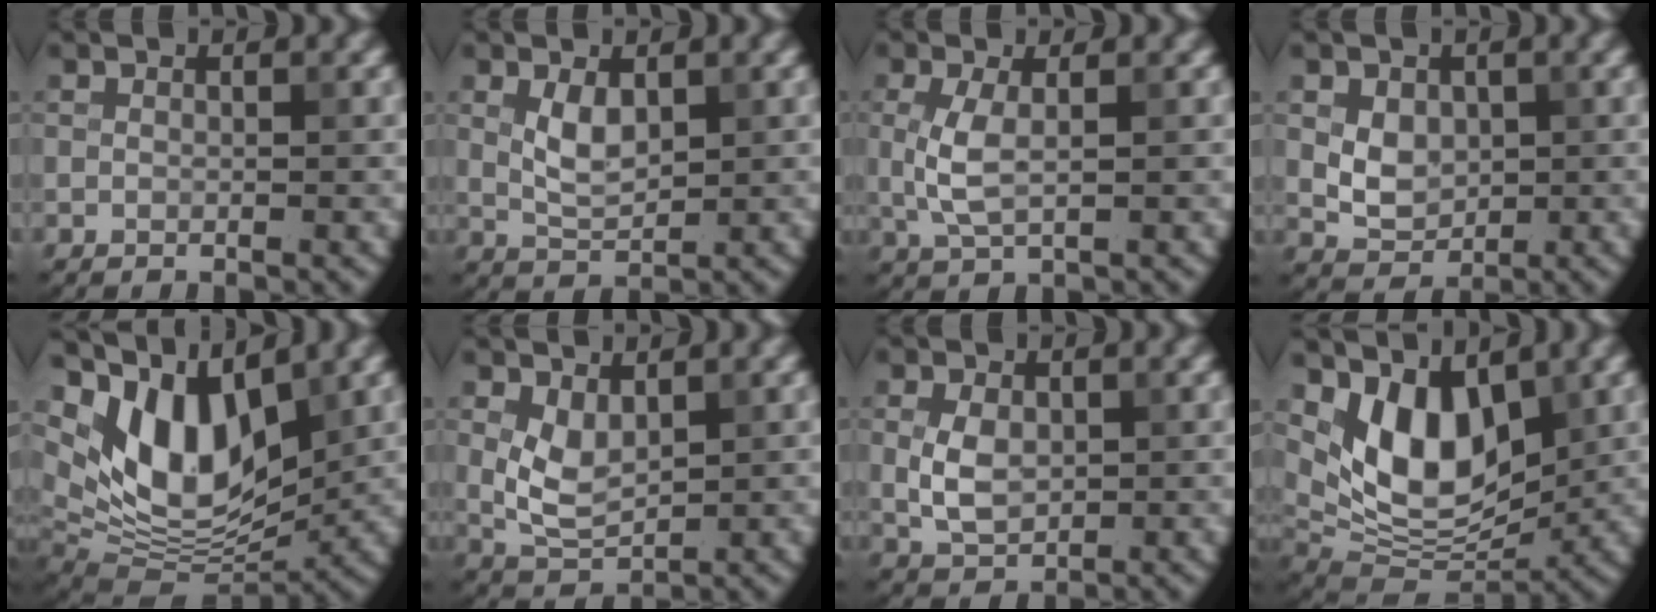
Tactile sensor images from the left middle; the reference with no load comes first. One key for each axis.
{"total": 2.7, "fx": 0.8, "fy": 1.4, "fz": 2.2, "tx": -0.049, "ty": -0.002, "tz": 0.021}
{"total": 3.0, "fx": 0.2, "fy": 1.2, "fz": 2.7, "tx": -0.068, "ty": -0.001, "tz": 0.004}
{"total": 2.9, "fx": 0.4, "fy": 2.3, "fz": 1.8, "tx": -0.032, "ty": -0.004, "tz": 0.008}
{"total": 9.9, "fx": 4.8, "fy": 4.9, "fz": 7.1, "tx": -0.135, "ty": -0.008, "tz": 0.088}
{"total": 3.2, "fx": 0.7, "fy": 2.0, "fz": 2.4, "tx": -0.055, "ty": -0.005, "tz": 0.022}
{"total": 3.4, "fx": 0.1, "fy": 2.3, "fz": 2.4, "tx": -0.053, "ty": 0.000, "tz": 0.003}
{"total": 7.5, "fx": 3.0, "fy": 4.2, "fz": 5.4, "tx": -0.103, "ty": -0.025, "tz": 0.053}